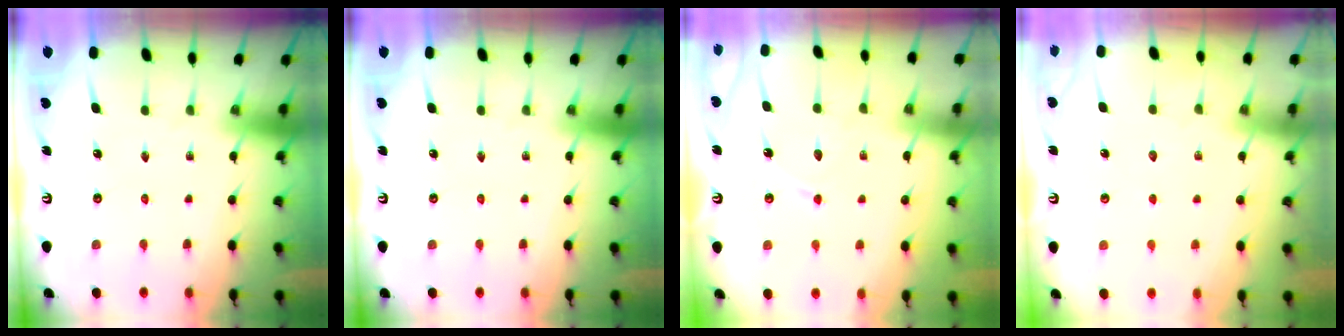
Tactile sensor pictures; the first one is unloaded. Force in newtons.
{"total": 0.0}
{"total": 6.1, "press": 6.1, "slide": 0.7}
{"total": 3.2, "press": 3.2, "slide": 0.4}